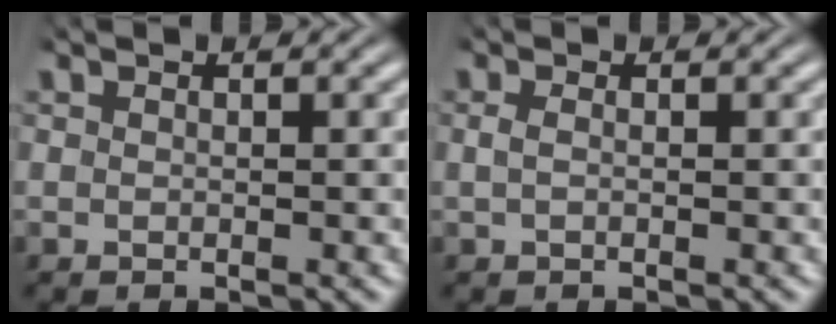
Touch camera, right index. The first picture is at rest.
{"total": 0.8, "force": [-0.7, 0.3, 0.2], "torque": [-0.017, -0.008, -0.009]}